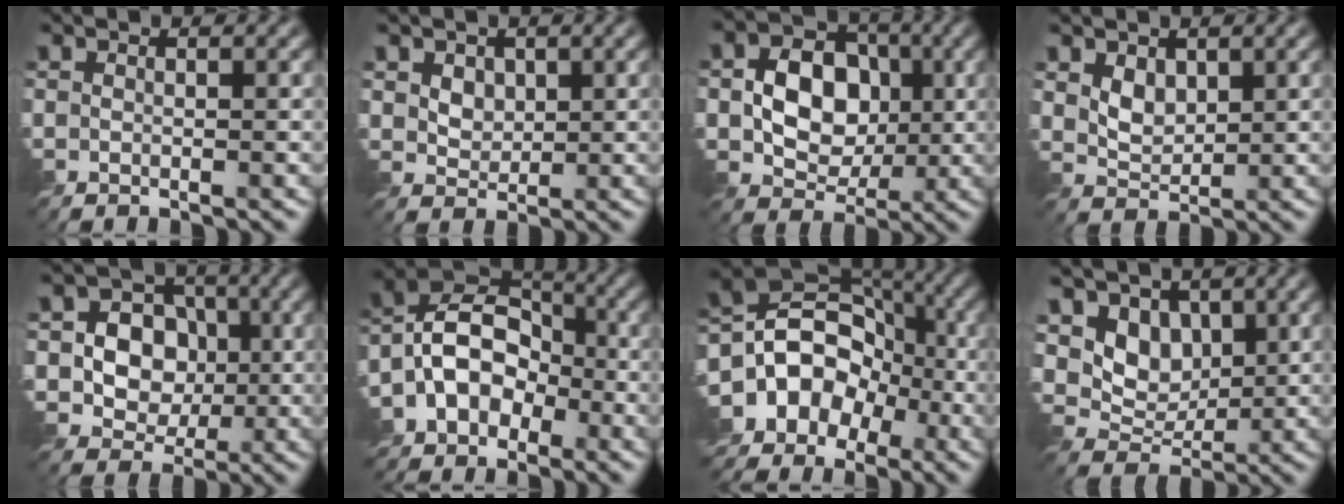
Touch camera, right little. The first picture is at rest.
{"total": 2.3, "force": [0.9, 1.8, 1.1], "torque": [-0.031, -0.009, 0.024]}
{"total": 6.2, "force": [-0.2, 4.9, 3.8], "torque": [-0.059, 0.000, -0.012]}
{"total": 2.1, "force": [0.9, 1.4, 1.2], "torque": [-0.027, -0.009, 0.020]}
{"total": 6.7, "force": [0.3, 6.0, 2.9], "torque": [-0.039, 0.018, -0.008]}
{"total": 7.0, "force": [-2.7, 5.3, 3.6], "torque": [-0.042, 0.019, -0.075]}
{"total": 11.6, "force": [-5.5, 9.5, 3.9], "torque": [-0.065, 0.010, -0.109]}
{"total": 4.6, "force": [1.5, 3.5, 2.5], "torque": [-0.052, -0.016, 0.017]}